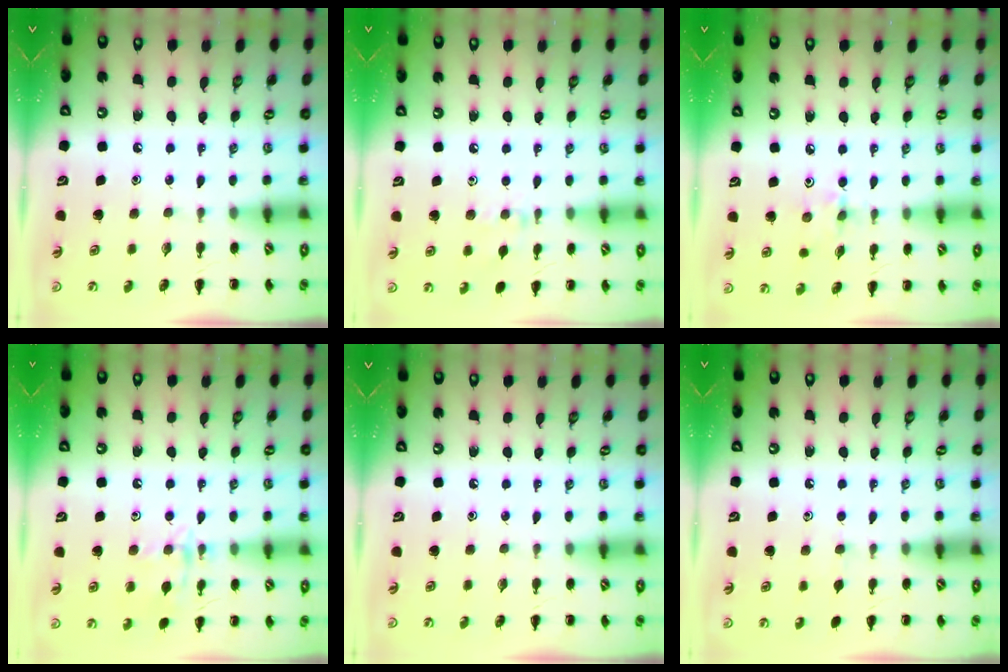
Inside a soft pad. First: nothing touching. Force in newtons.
{"total": 6.6, "press": 6.5, "slide": 1.3}
{"total": 2.2, "press": 2.1, "slide": 0.6}
{"total": 11.9, "press": 11.9, "slide": 1.0}
{"total": 0.0}
{"total": 2.8, "press": 2.5, "slide": 1.3}